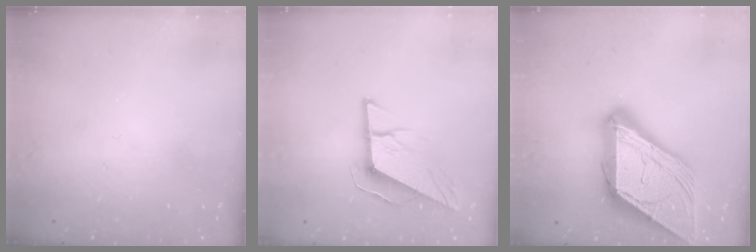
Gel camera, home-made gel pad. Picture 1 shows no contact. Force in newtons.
{"total": 10.3, "press": 10.0, "slide": 2.8}
{"total": 24.3, "press": 24.2, "slide": 2.6}